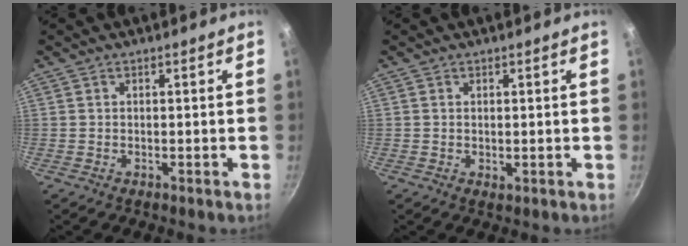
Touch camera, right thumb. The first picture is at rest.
{"total": 1.0, "force": [0.2, 0.6, 0.7], "torque": [-0.011, -0.002, 0.003]}